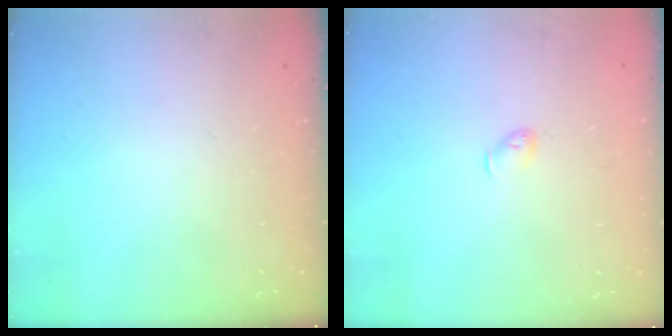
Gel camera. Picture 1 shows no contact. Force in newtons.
{"total": 3.6, "press": 3.5, "slide": 0.8}